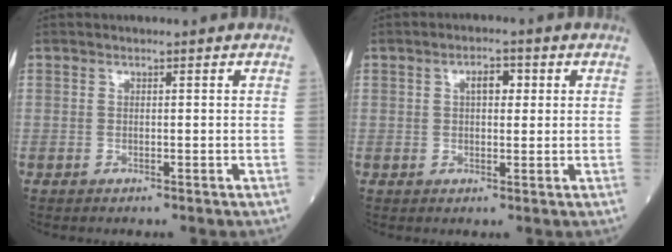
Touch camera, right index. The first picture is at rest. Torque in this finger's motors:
{"motor_torque": [0.10, 0.08, 0.09, 0.03]}